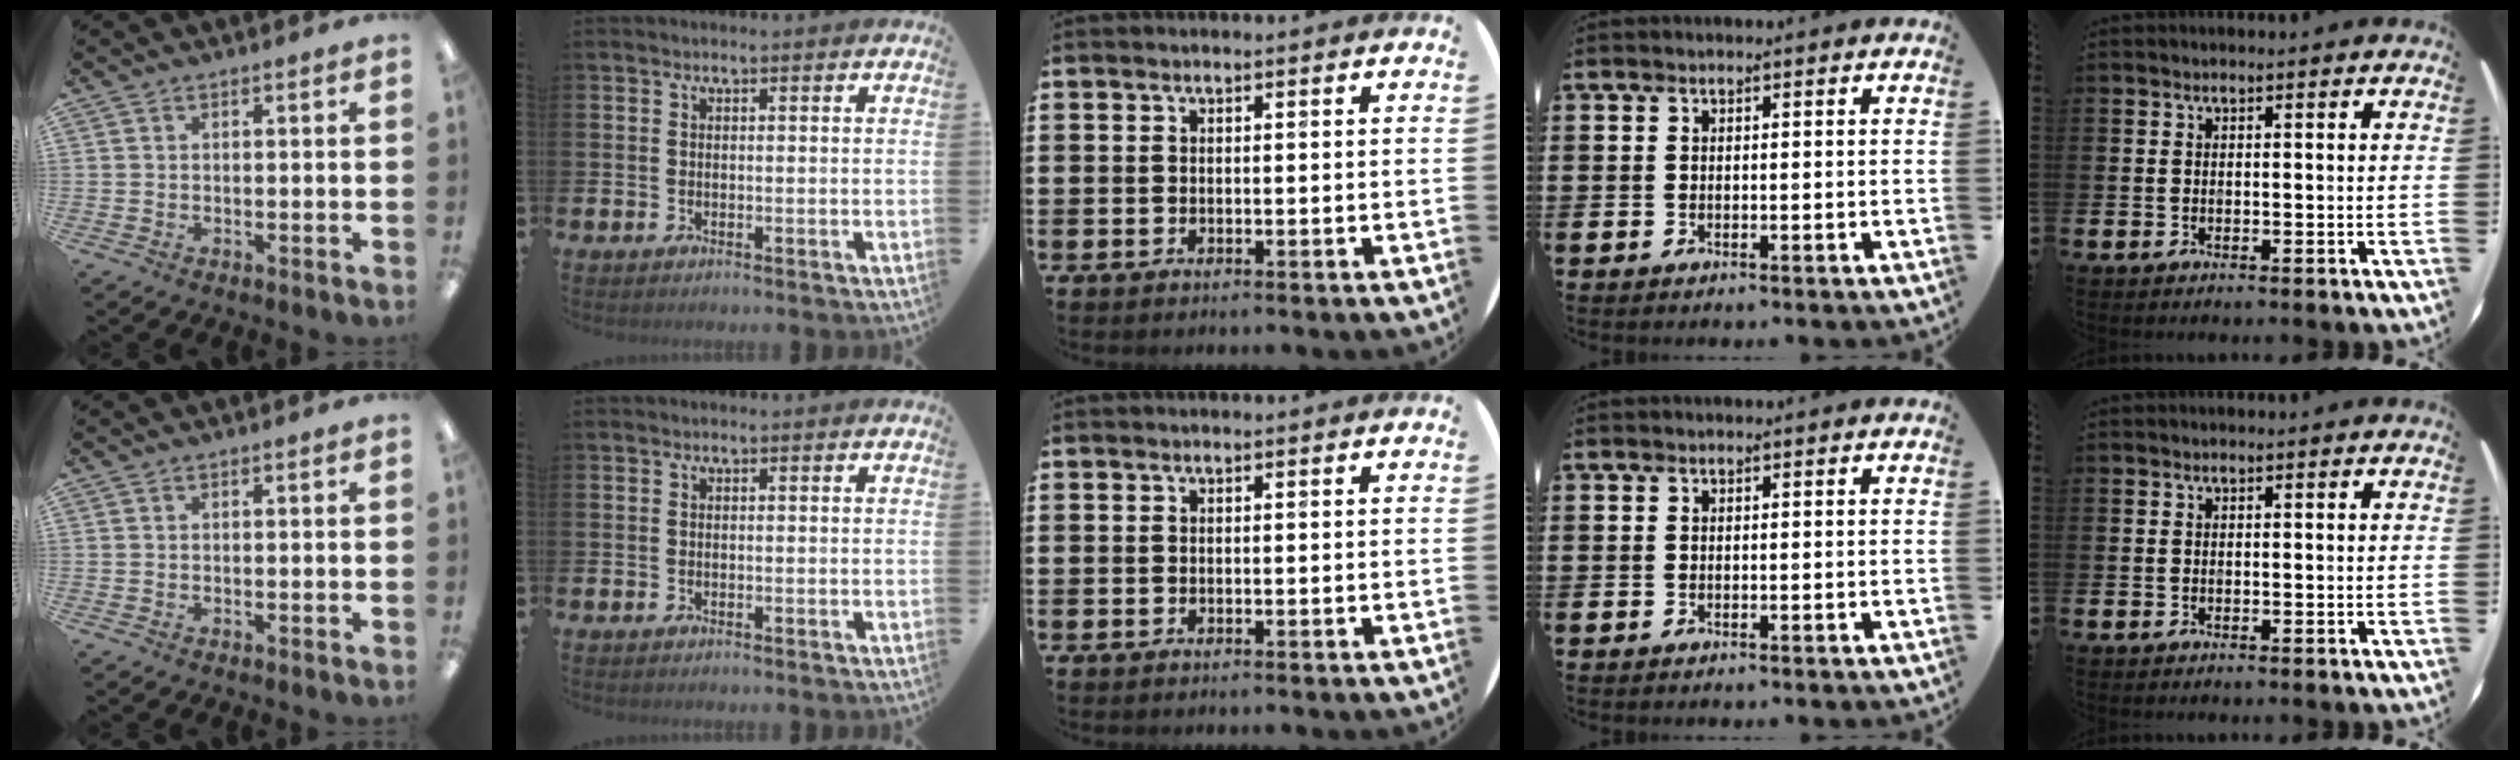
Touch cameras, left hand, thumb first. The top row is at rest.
{}